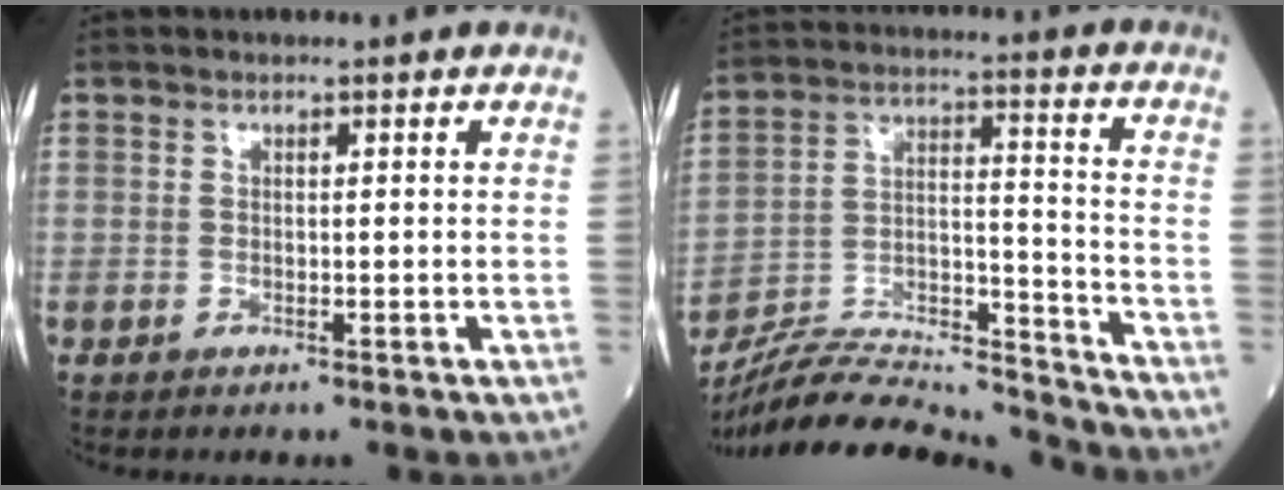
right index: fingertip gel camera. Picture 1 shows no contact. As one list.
[{"total": 18.8, "force": [-18.3, 0.3, 4.4], "torque": [-0.086, 0.022, -0.303]}]